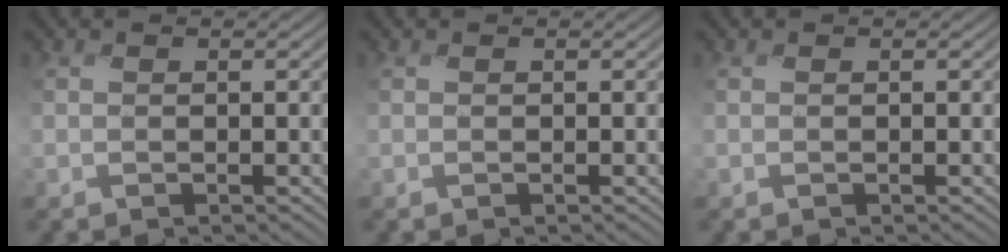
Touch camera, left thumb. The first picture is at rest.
{"total": 0.0}
{"total": 0.0}